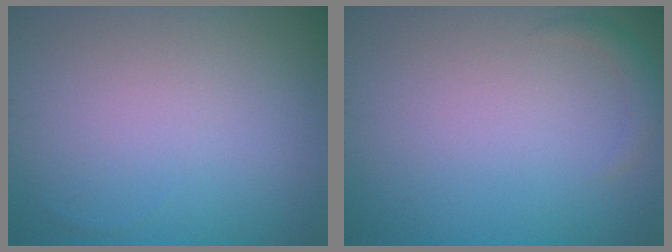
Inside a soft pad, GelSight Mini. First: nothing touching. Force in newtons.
{"total": 1.1, "press": 1.1, "slide": 0.1}